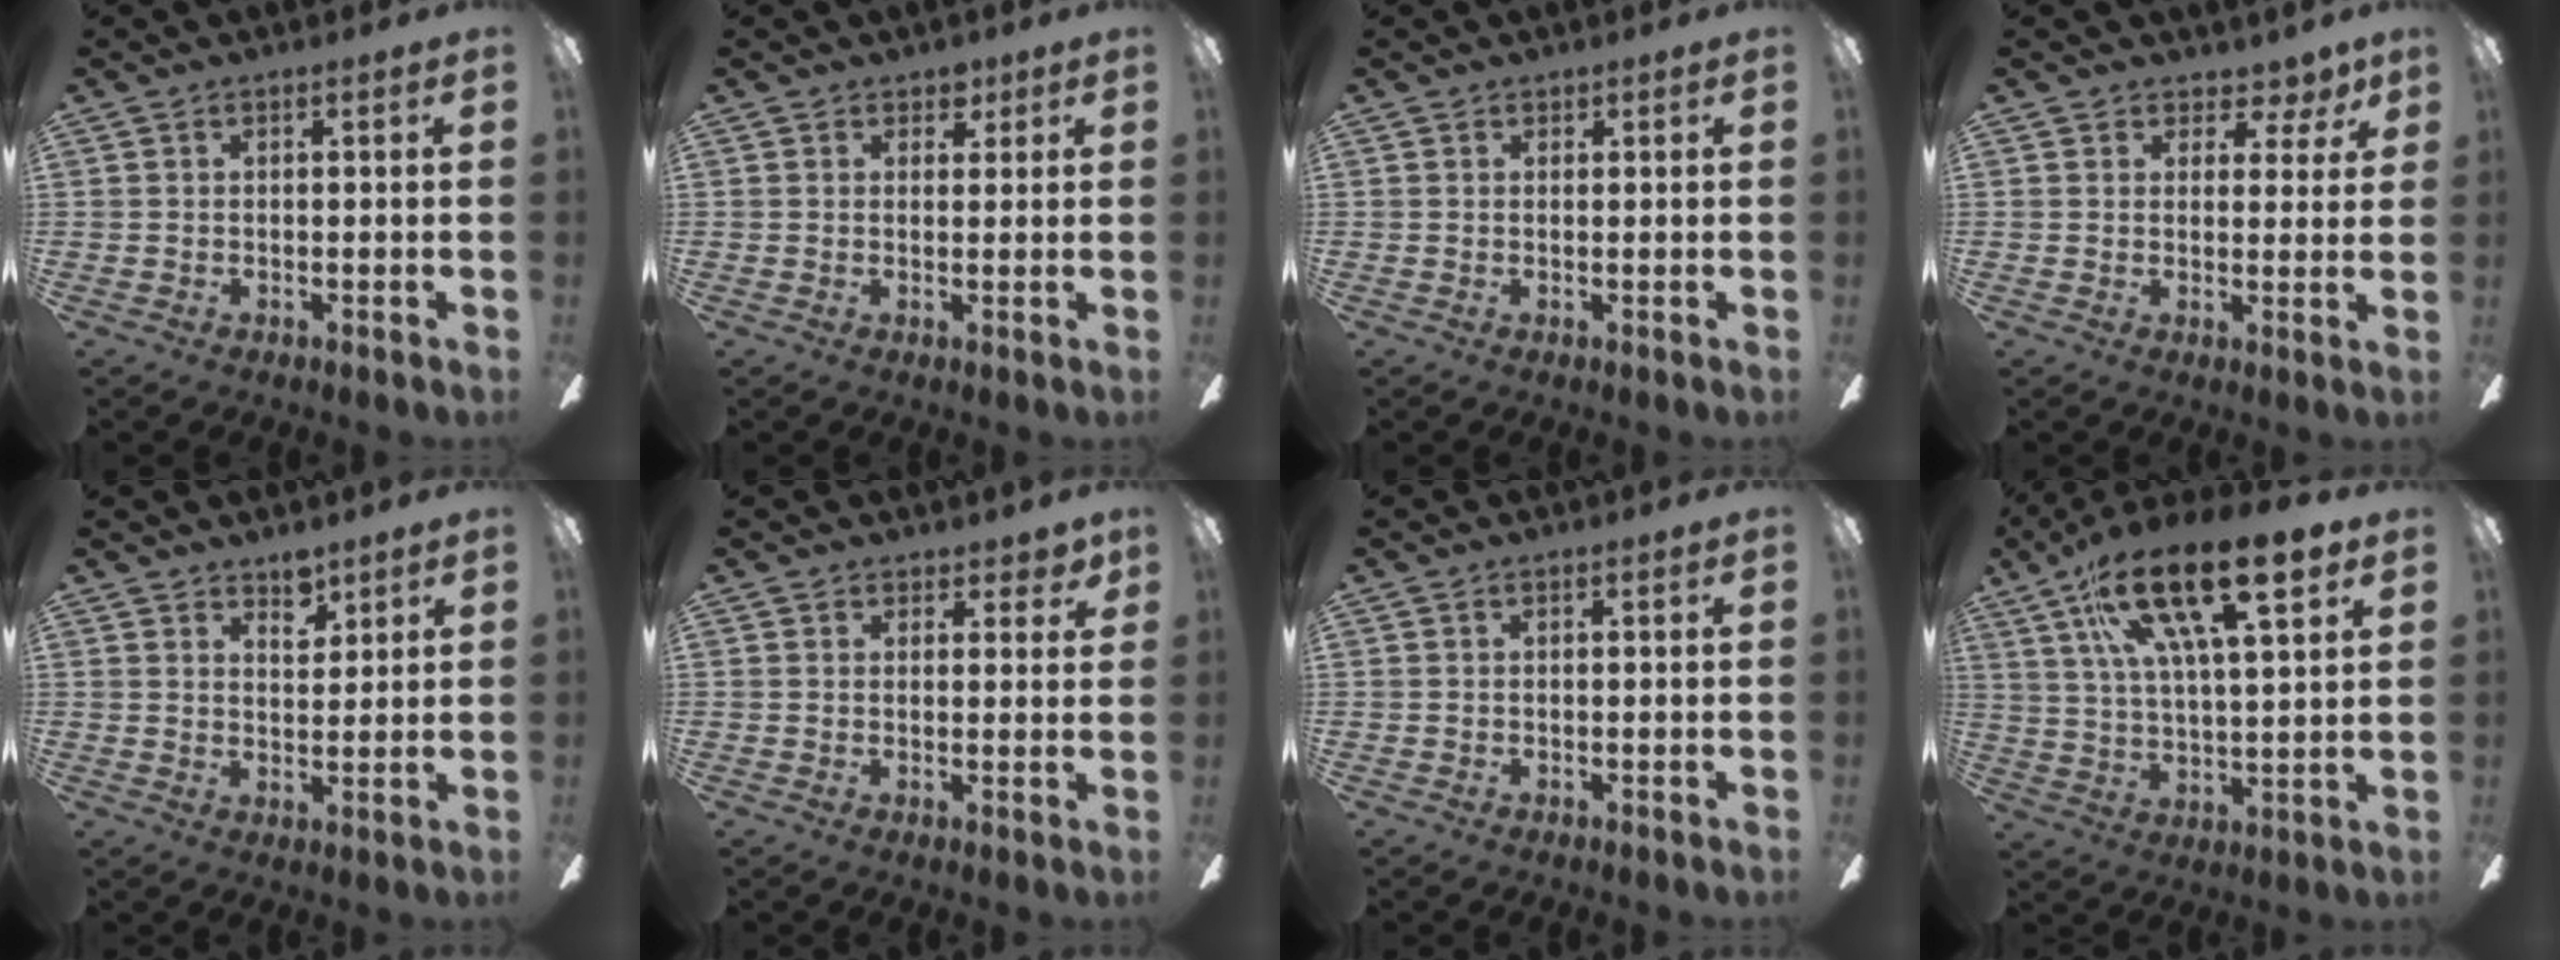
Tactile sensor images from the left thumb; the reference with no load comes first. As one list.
[{"total": 2.8, "force": [1.9, 1.9, 0.8], "torque": [0.005, -0.008, 0.032]}, {"total": 0.6, "force": [0.6, 0.3, 0.0], "torque": [-0.001, -0.001, 0.011]}, {"total": 4.8, "force": [3.5, 3.0, 1.6], "torque": [-0.011, -0.018, 0.059]}, {"total": 4.7, "force": [3.9, 2.0, 1.8], "torque": [-0.011, -0.025, 0.066]}, {"total": 2.9, "force": [2.3, 1.5, 0.9], "torque": [0.004, -0.009, 0.038]}, {"total": 0.0}, {"total": 20.6, "force": [12.6, 6.1, 15.1], "torque": [-0.260, -0.055, 0.204]}]